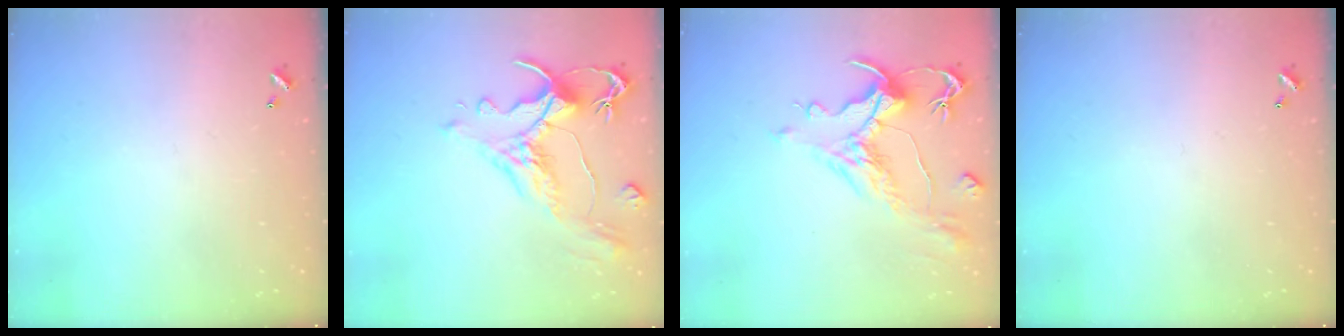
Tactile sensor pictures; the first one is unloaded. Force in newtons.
{"total": 1.6, "press": 0.0, "slide": 1.6}
{"total": 2.0, "press": 1.5, "slide": 1.4}
{"total": 0.0}